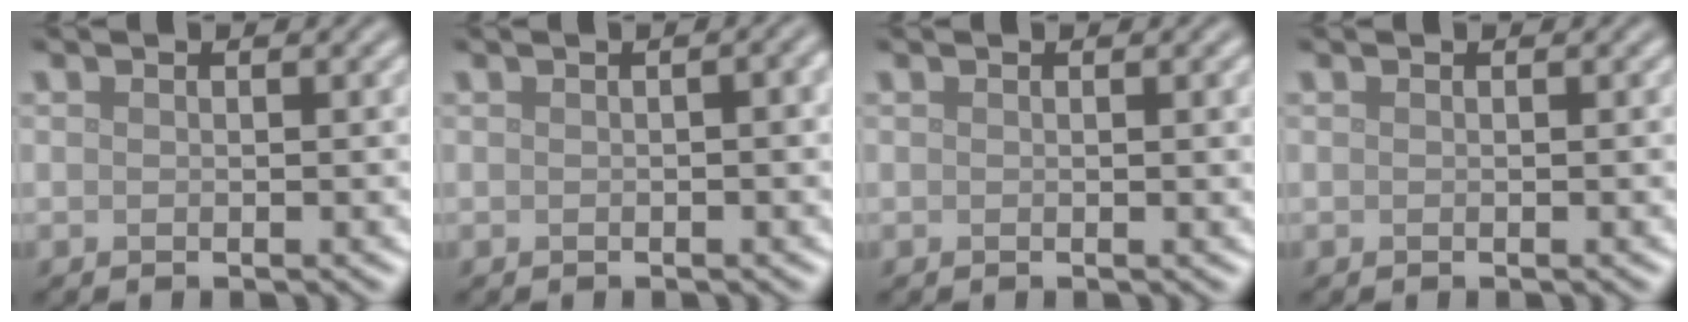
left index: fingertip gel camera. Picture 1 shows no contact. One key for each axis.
{"total": 2.4, "fx": 0.1, "fy": 0.7, "fz": 2.3, "tx": -0.023, "ty": 0.007, "tz": 0.004}
{"total": 1.0, "fx": 0.2, "fy": 0.2, "fz": 0.9, "tx": -0.009, "ty": 0.003, "tz": 0.002}
{"total": 0.0}